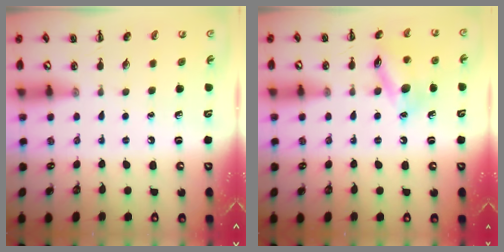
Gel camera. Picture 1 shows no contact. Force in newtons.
{"total": 13.1, "press": 13.1, "slide": 0.9}